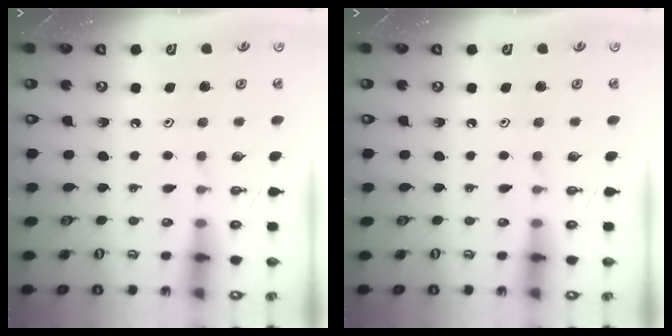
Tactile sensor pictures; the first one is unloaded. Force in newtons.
{"total": 0.0}